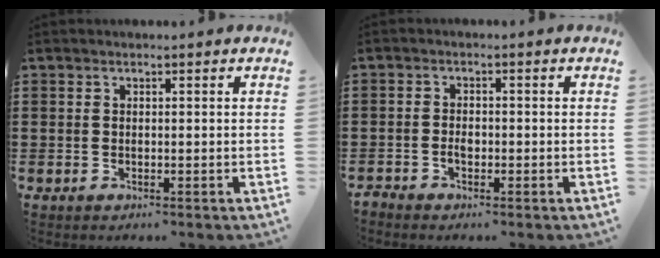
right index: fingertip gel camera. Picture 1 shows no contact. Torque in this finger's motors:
{"motor_torque": [2.14, 0.00, 0.02, 0.02]}